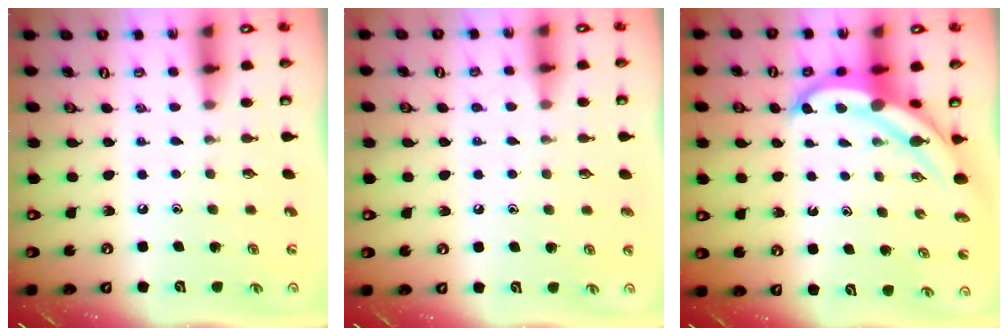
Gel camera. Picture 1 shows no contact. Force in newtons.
{"total": 3.0, "press": 3.0, "slide": 0.3}
{"total": 6.4, "press": 6.3, "slide": 0.8}